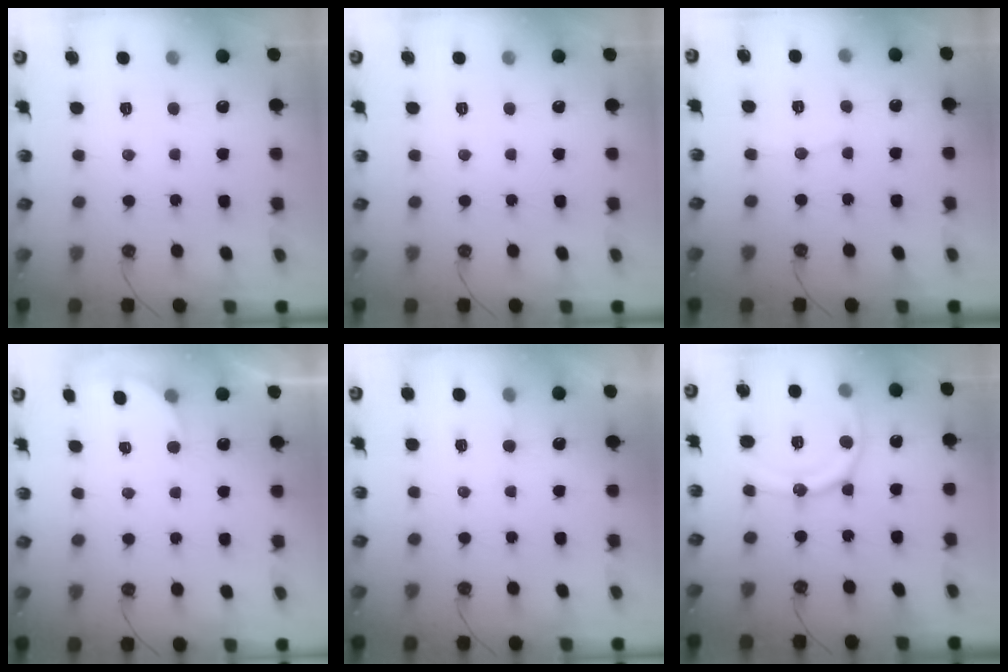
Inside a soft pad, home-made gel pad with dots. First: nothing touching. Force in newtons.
{"total": 0.0}
{"total": 5.4, "press": 5.4, "slide": 0.7}
{"total": 2.5, "press": 2.4, "slide": 0.7}
{"total": 1.7, "press": 1.7, "slide": 0.2}
{"total": 16.3, "press": 16.2, "slide": 1.8}